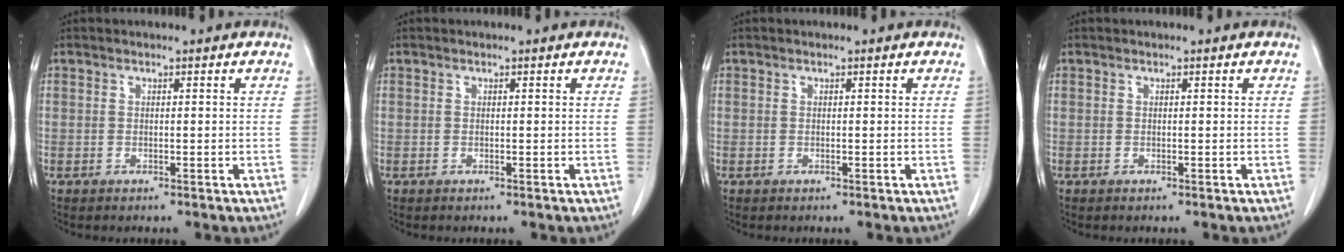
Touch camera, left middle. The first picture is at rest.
{"total": 0.0}
{"total": 0.0}
{"total": 0.0}